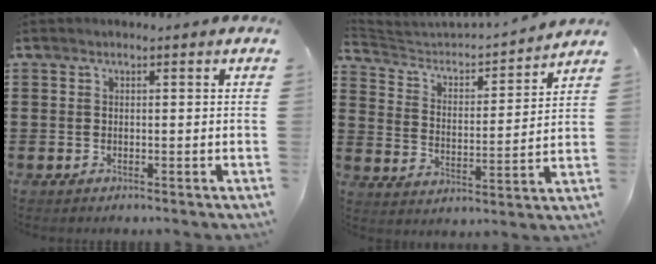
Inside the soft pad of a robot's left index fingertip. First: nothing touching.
{"total": 3.4, "force": [3.3, 0.5, 0.6], "torque": [-0.037, -0.037, 0.048]}